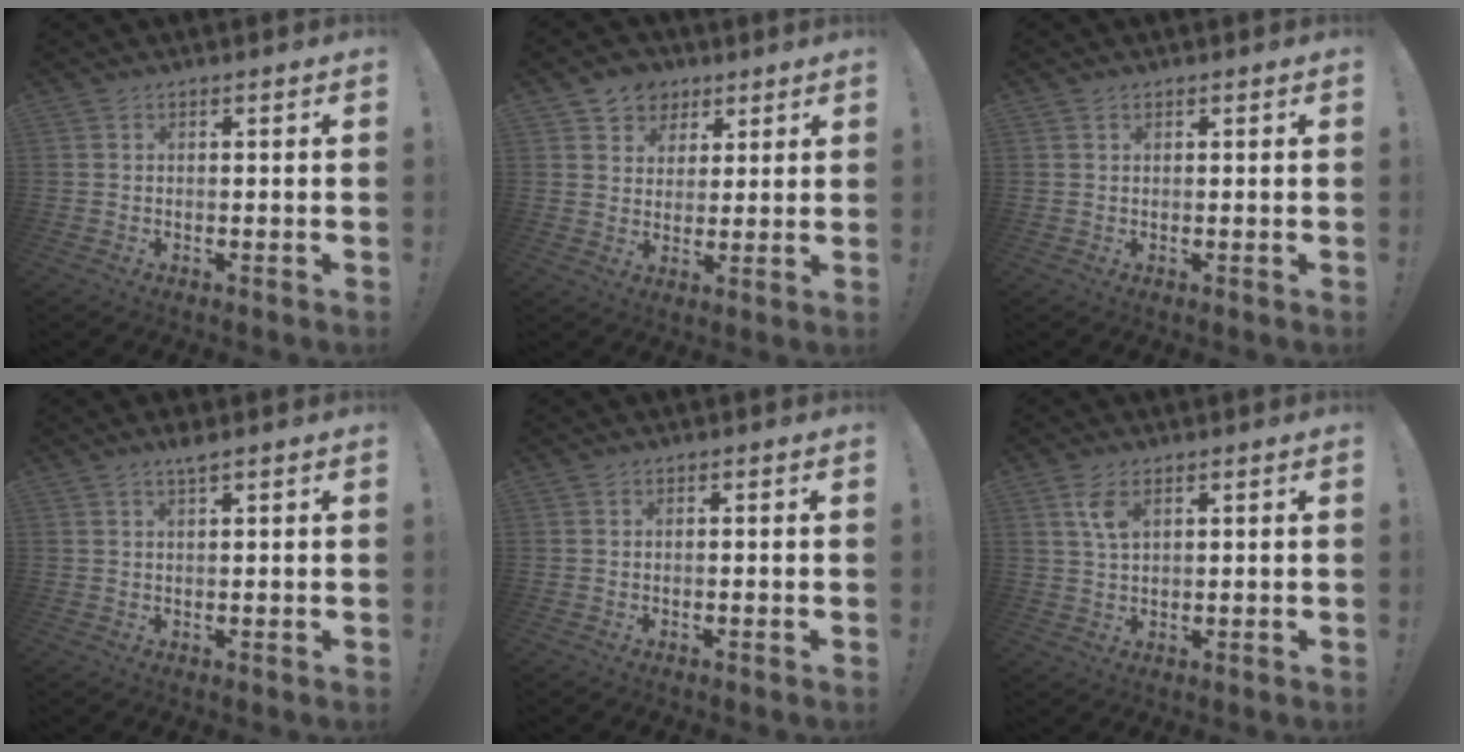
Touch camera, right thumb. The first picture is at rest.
{"total": 7.5, "force": [3.8, 6.4, 1.2], "torque": [-0.008, -0.026, 0.078]}
{"total": 0.6, "force": [0.4, 0.4, 0.1], "torque": [0.004, -0.002, 0.006]}
{"total": 2.4, "force": [1.8, 0.1, 1.6], "torque": [-0.030, -0.003, 0.030]}
{"total": 0.0}
{"total": 5.2, "force": [2.5, 2.5, 3.9], "torque": [-0.064, -0.008, 0.044]}